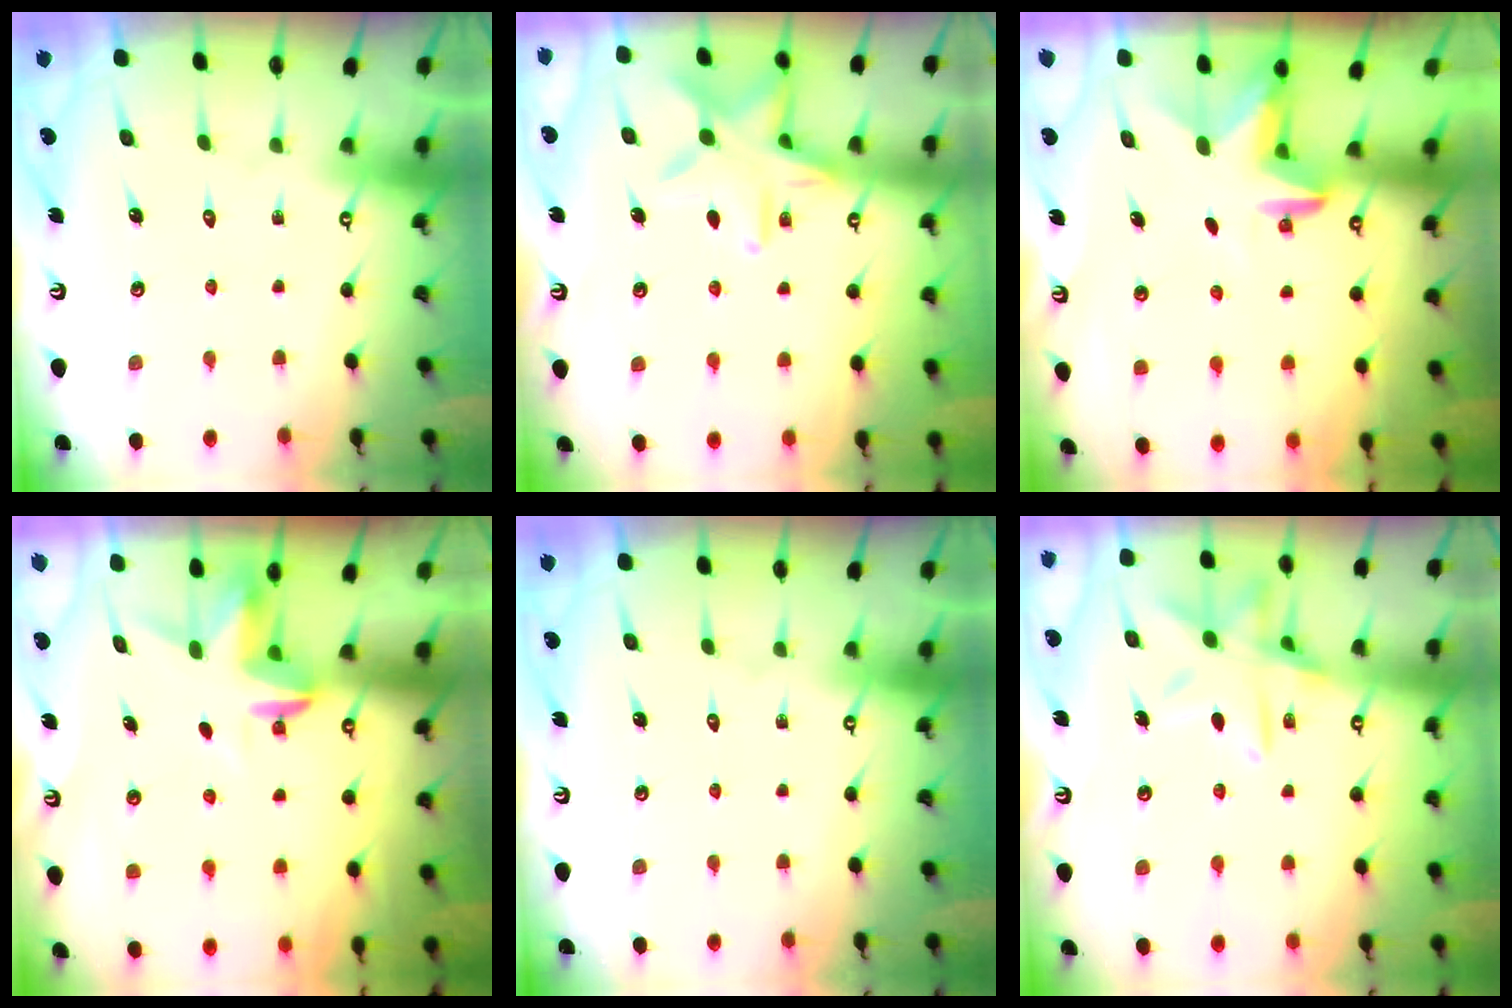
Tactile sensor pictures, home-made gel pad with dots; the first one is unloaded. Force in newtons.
{"total": 13.7, "press": 13.6, "slide": 1.0}
{"total": 3.1, "press": 3.0, "slide": 0.8}
{"total": 3.5, "press": 3.5, "slide": 0.2}
{"total": 0.0}
{"total": 13.8, "press": 13.7, "slide": 1.0}